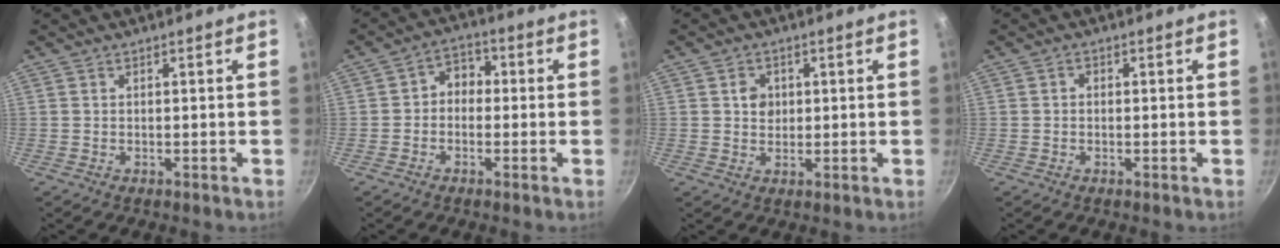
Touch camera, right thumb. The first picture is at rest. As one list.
[{"total": 4.7, "force": [-0.5, 3.8, 2.7], "torque": [-0.015, 0.020, -0.023]}, {"total": 3.3, "force": [0.7, 2.8, 1.5], "torque": [-0.009, 0.000, 0.007]}, {"total": 1.0, "force": [-0.2, 0.9, 0.5], "torque": [-0.010, 0.006, -0.004]}]